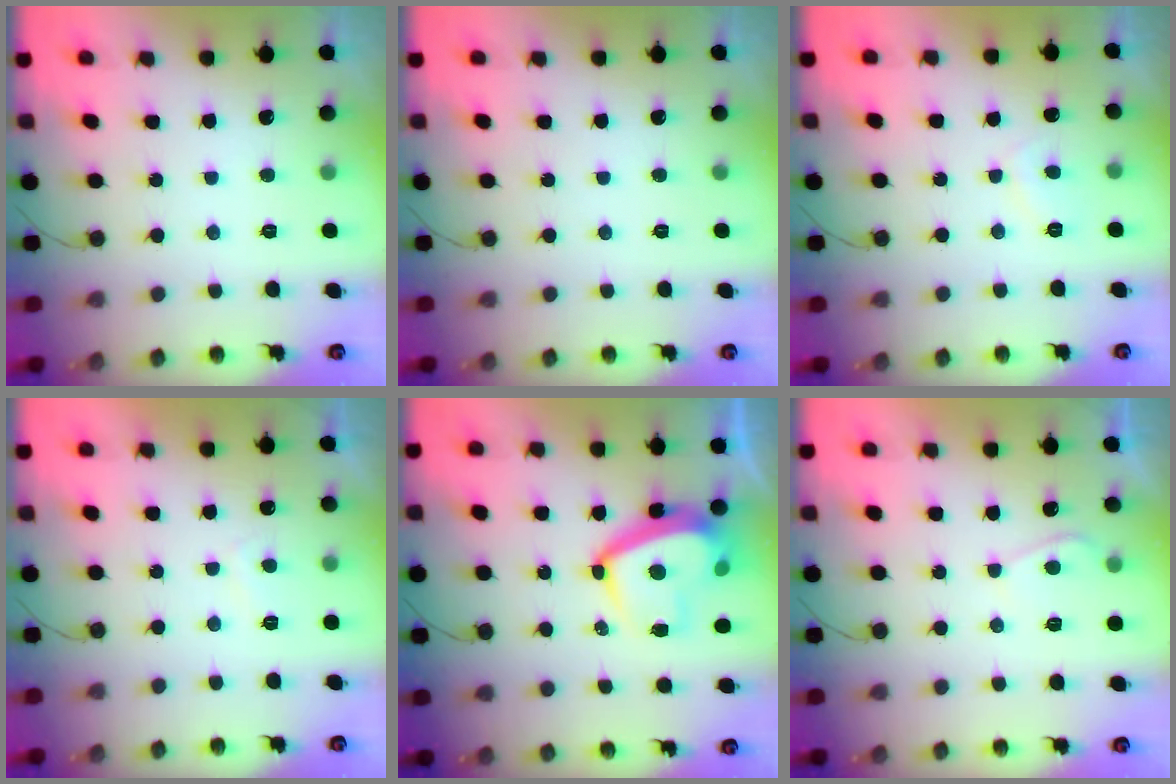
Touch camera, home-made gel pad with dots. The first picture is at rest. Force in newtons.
{"total": 0.0}
{"total": 2.4, "press": 2.3, "slide": 0.7}
{"total": 1.6, "press": 1.4, "slide": 0.7}
{"total": 14.1, "press": 14.1, "slide": 1.5}
{"total": 3.3, "press": 3.2, "slide": 0.4}